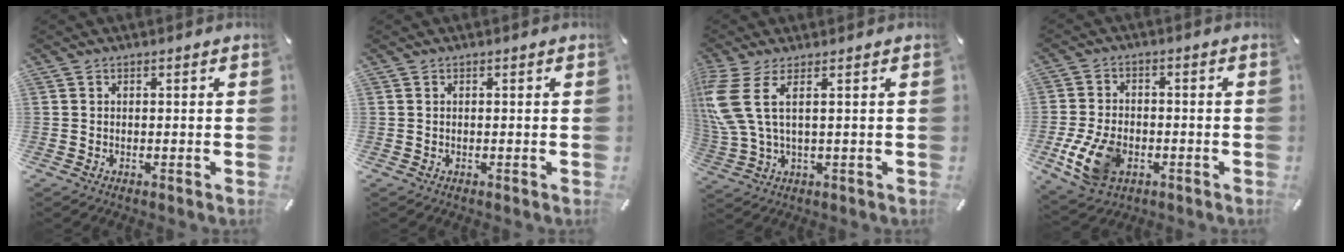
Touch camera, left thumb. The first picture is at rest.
{"total": 0.0}
{"total": 9.1, "force": [2.6, 2.6, 8.3], "torque": [-0.206, -0.021, 0.044]}
{"total": 11.6, "force": [-3.7, 7.6, 7.9], "torque": [-0.164, 0.002, -0.064]}